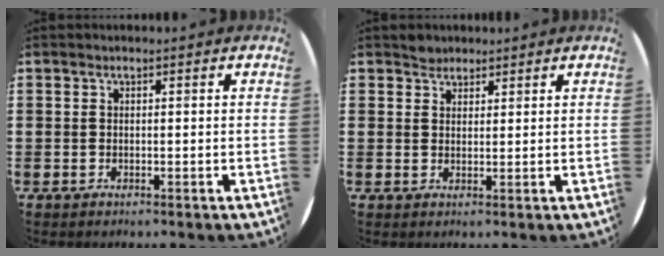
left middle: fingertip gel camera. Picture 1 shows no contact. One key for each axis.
{"total": 1.9, "fx": 1.8, "fy": 0.7, "fz": -0.2, "tx": 0.009, "ty": -0.001, "tz": 0.034}